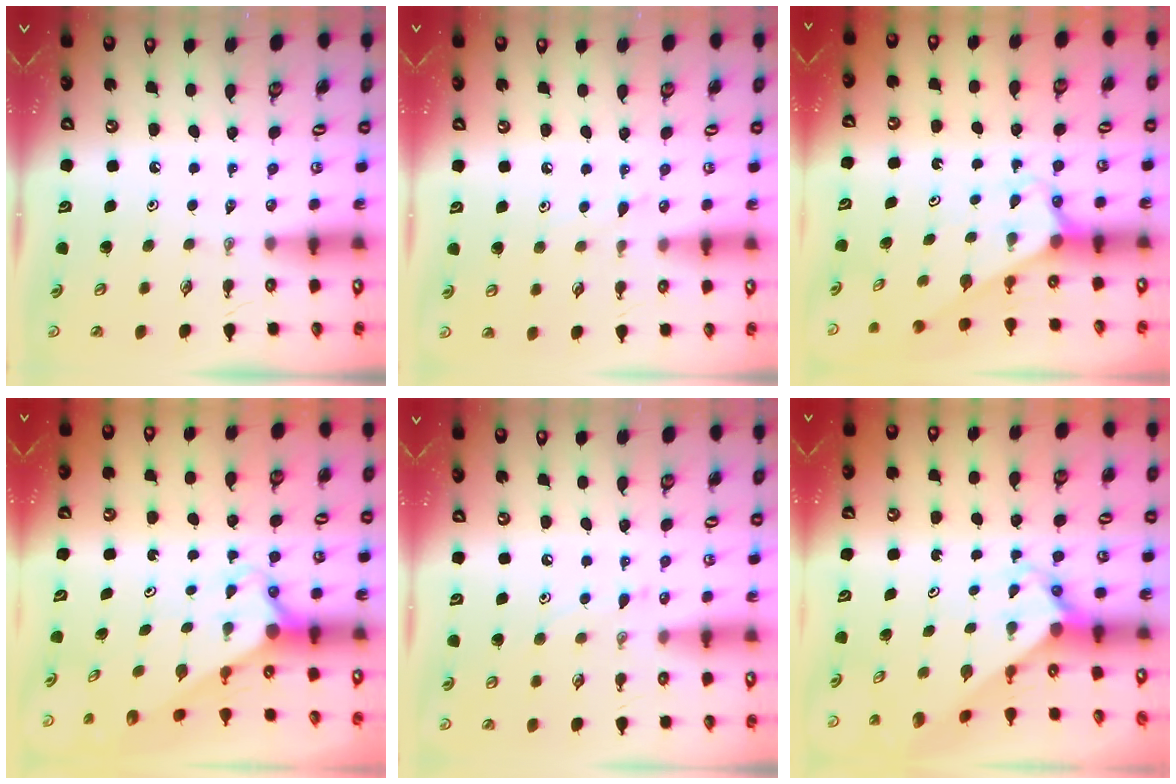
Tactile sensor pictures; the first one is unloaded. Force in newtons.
{"total": 4.5, "press": 4.4, "slide": 0.6}
{"total": 2.5, "press": 2.5, "slide": 0.2}
{"total": 2.8, "press": 2.8, "slide": 0.2}
{"total": 5.5, "press": 5.5, "slide": 0.4}
{"total": 3.5, "press": 3.5, "slide": 0.2}